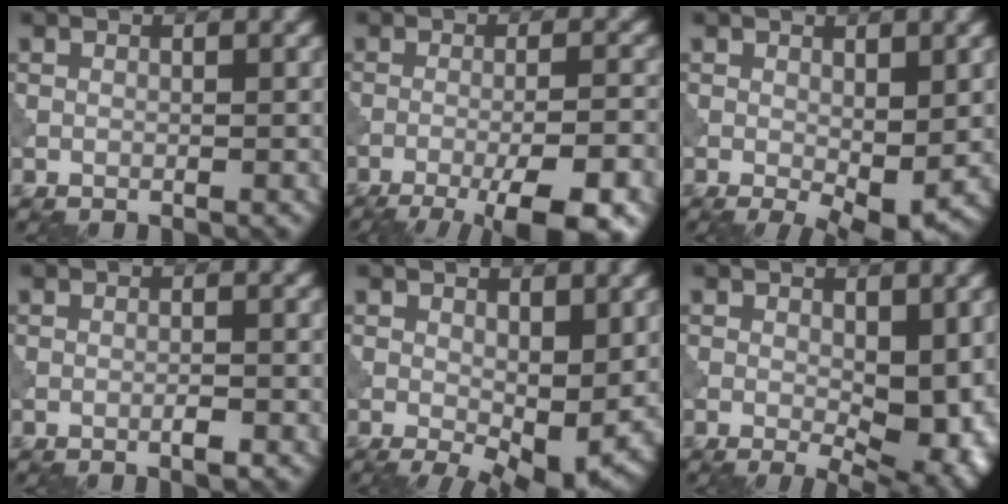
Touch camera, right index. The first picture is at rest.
{"total": 9.5, "force": [-5.8, 2.3, 7.1], "torque": [-0.103, -0.009, -0.078]}
{"total": 3.6, "force": [-0.4, 1.4, 3.3], "torque": [-0.048, -0.013, -0.002]}
{"total": 1.0, "force": [-0.5, 0.1, 0.9], "torque": [-0.015, 0.001, -0.011]}
{"total": 5.9, "force": [-0.3, 2.9, 5.1], "torque": [-0.080, -0.019, 0.004]}
{"total": 6.8, "force": [-0.4, 3.4, 5.9], "torque": [-0.085, -0.015, 0.004]}